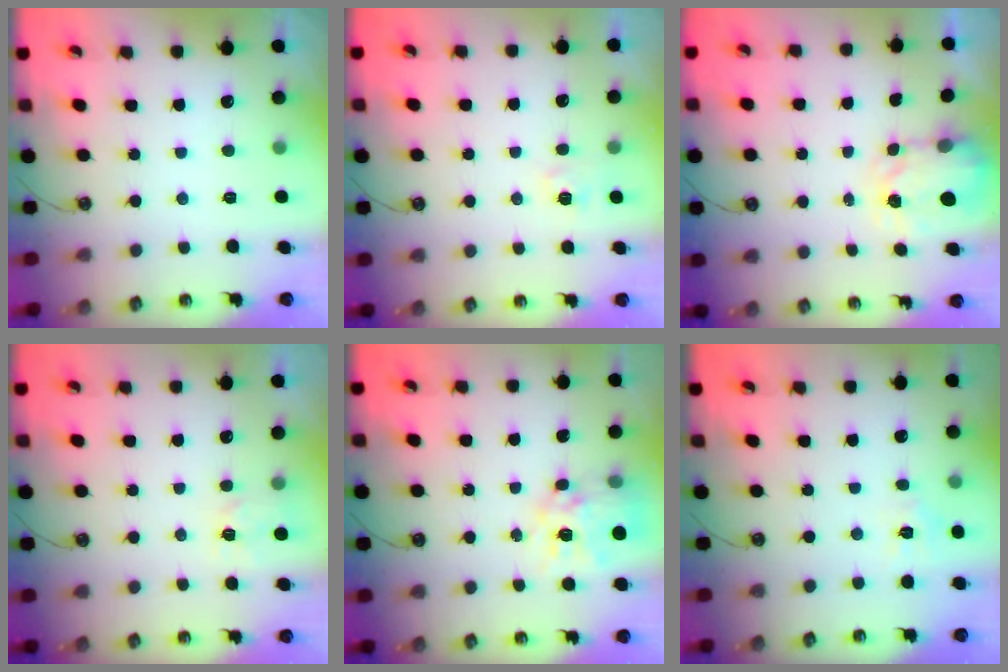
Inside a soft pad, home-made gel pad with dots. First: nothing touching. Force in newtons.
{"total": 2.7, "press": 2.6, "slide": 0.3}
{"total": 3.4, "press": 3.4, "slide": 0.5}
{"total": 3.4, "press": 3.4, "slide": 0.4}
{"total": 13.0, "press": 13.0, "slide": 1.1}
{"total": 6.3, "press": 6.3, "slide": 0.8}